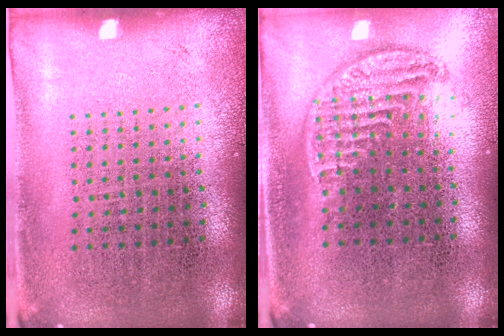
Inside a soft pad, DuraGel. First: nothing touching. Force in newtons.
{"total": 1.2, "press": 1.0, "slide": 0.6}